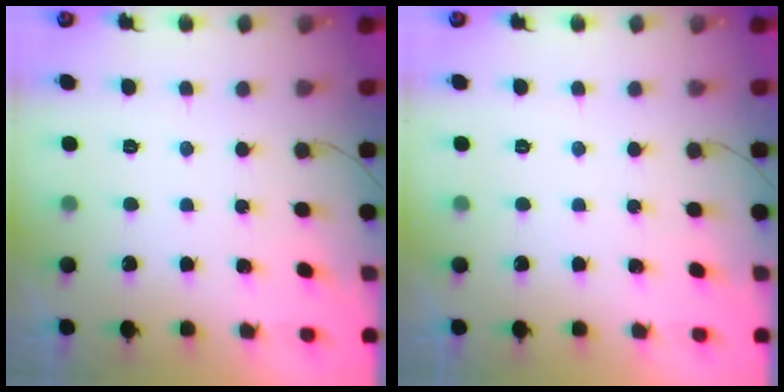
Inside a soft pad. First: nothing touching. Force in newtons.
{"total": 0.0}